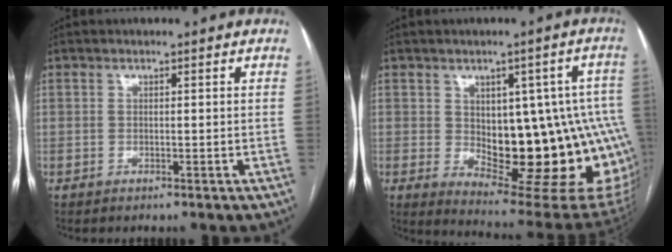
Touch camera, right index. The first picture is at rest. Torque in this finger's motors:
{"motor_torque": [2.14, 0.00, 0.78, 0.12]}